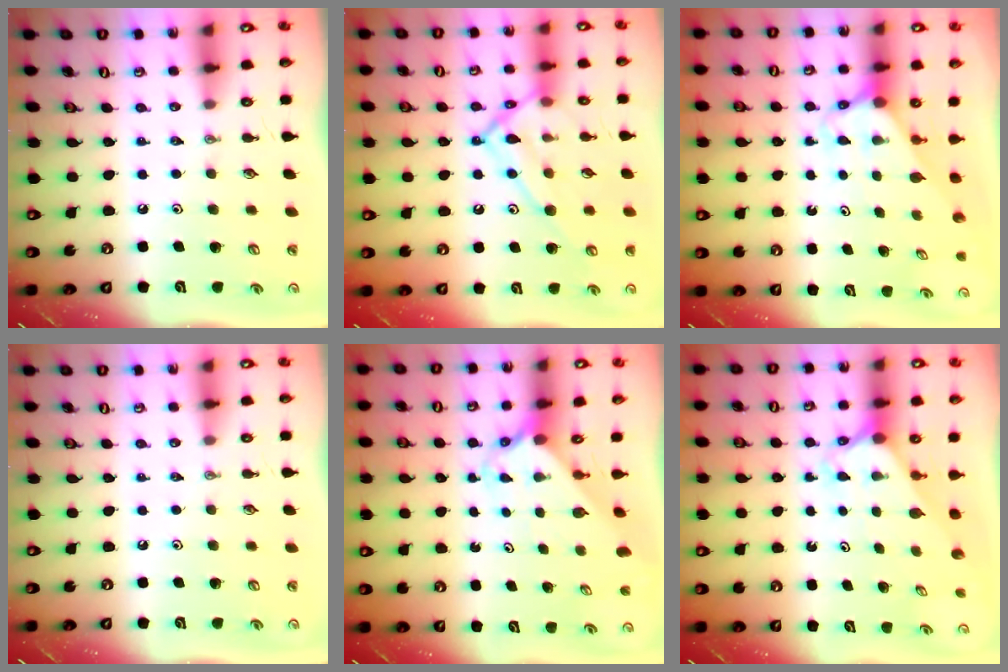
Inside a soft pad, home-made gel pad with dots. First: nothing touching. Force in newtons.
{"total": 15.0, "press": 15.0, "slide": 1.2}
{"total": 2.6, "press": 2.6, "slide": 0.1}
{"total": 0.0}
{"total": 2.4, "press": 2.4, "slide": 0.3}
{"total": 2.2, "press": 2.2, "slide": 0.2}